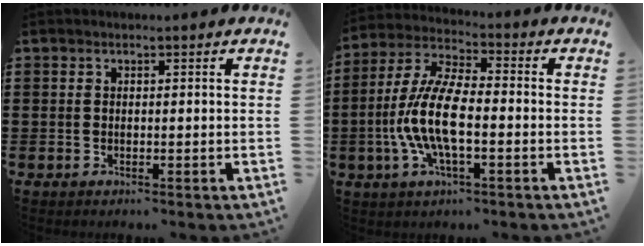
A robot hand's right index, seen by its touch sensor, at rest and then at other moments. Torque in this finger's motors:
{"motor_torque": [2.14, 0.00, 1.05, 0.21]}